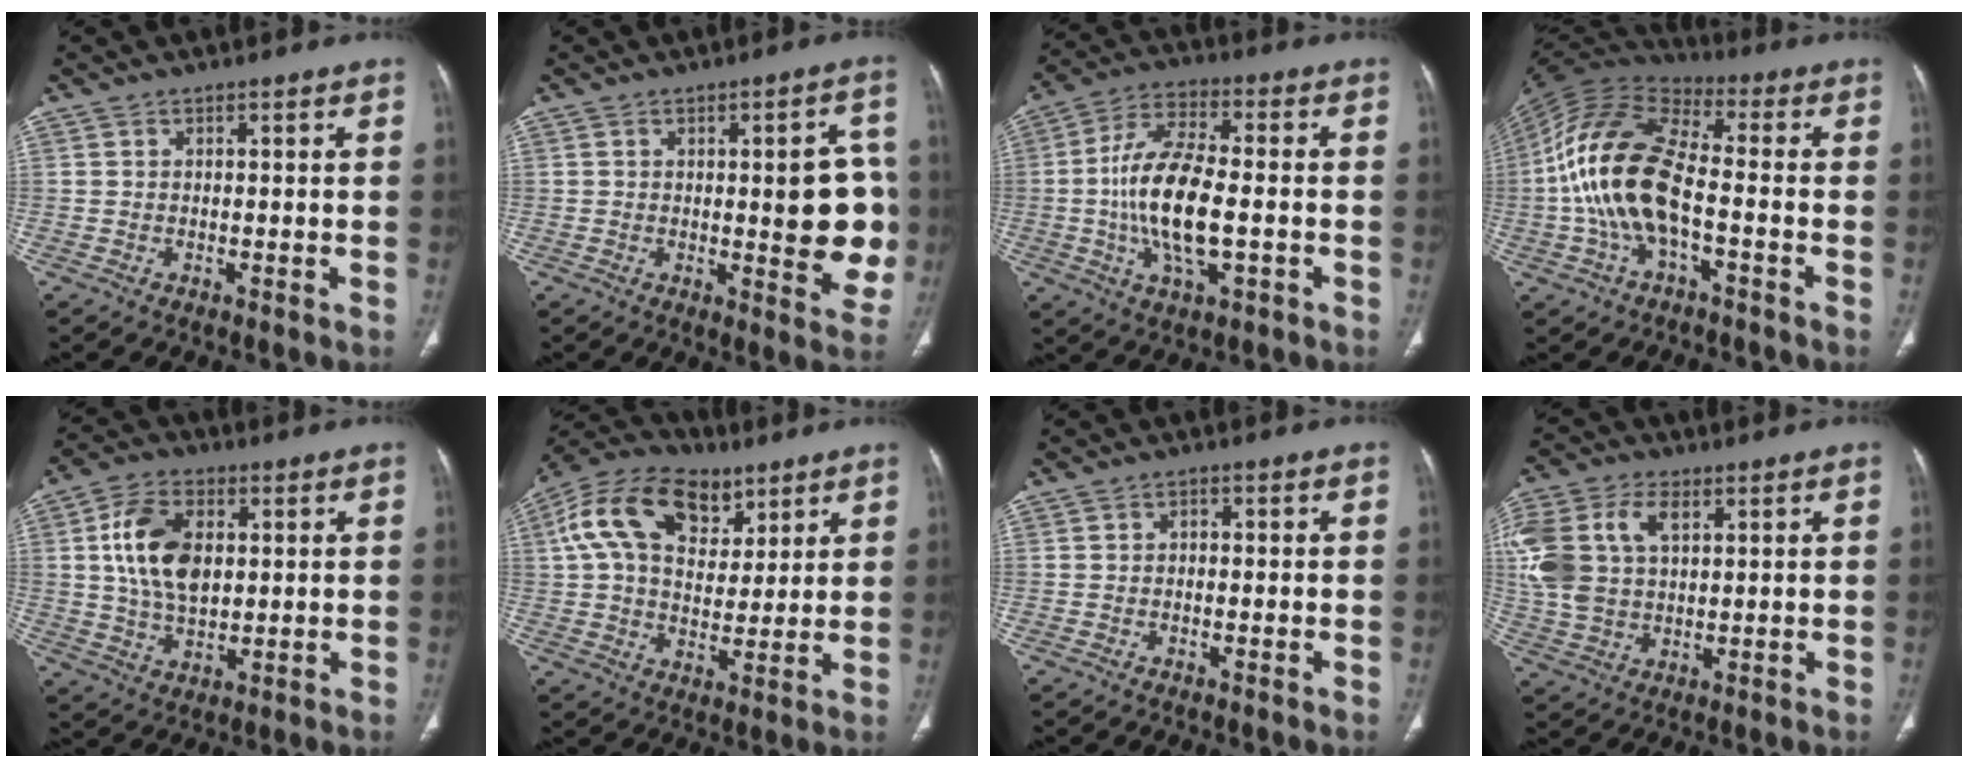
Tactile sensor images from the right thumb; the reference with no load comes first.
{"total": 13.6, "force": [-0.4, 5.1, 12.6], "torque": [-0.112, -0.003, -0.001]}
{"total": 15.0, "force": [-2.0, 6.5, 13.4], "torque": [-0.261, 0.016, -0.040]}
{"total": 17.2, "force": [-2.8, 8.4, 14.8], "torque": [-0.302, 0.038, -0.059]}
{"total": 12.1, "force": [2.1, 7.7, 9.1], "torque": [-0.154, -0.003, 0.039]}
{"total": 18.3, "force": [7.7, 11.9, 11.6], "torque": [-0.191, 0.001, 0.129]}
{"total": 1.0, "force": [-0.2, 0.8, 0.6], "torque": [0.000, 0.006, -0.008]}
{"total": 15.9, "force": [4.2, 10.5, 11.2], "torque": [-0.256, 0.009, 0.081]}